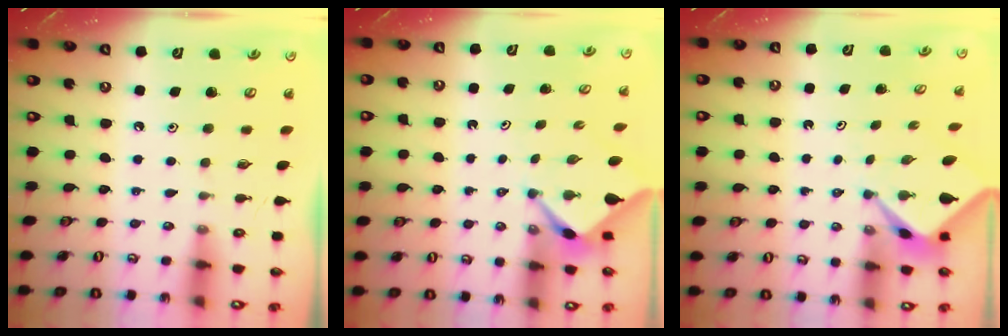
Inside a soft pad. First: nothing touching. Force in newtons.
{"total": 2.4, "press": 2.4, "slide": 0.3}
{"total": 2.3, "press": 2.3, "slide": 0.3}